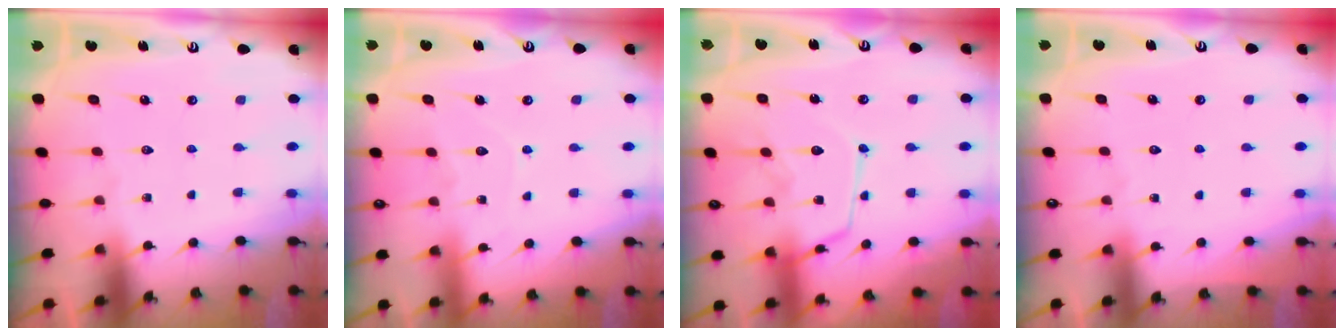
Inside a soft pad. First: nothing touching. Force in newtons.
{"total": 5.7, "press": 5.7, "slide": 0.6}
{"total": 14.5, "press": 14.4, "slide": 1.3}
{"total": 3.2, "press": 3.2, "slide": 0.6}